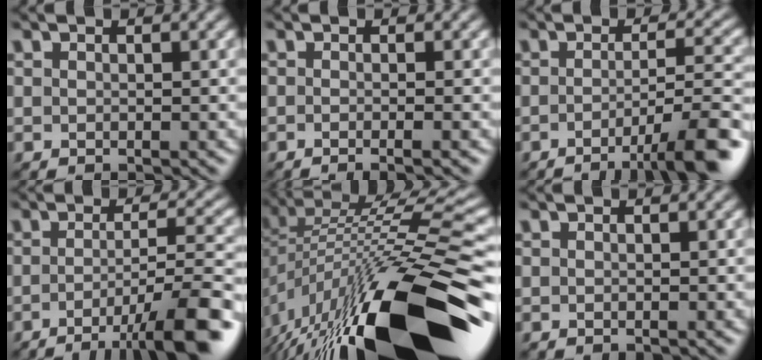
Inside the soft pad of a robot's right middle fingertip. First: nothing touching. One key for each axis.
{"total": 2.4, "fx": -0.6, "fy": 1.0, "fz": 2.0, "tx": -0.003, "ty": -0.005, "tz": -0.026}
{"total": 7.4, "fx": -3.6, "fy": 1.4, "fz": 6.3, "tx": -0.079, "ty": 0.005, "tz": -0.057}
{"total": 9.1, "fx": -4.7, "fy": 1.8, "fz": 7.7, "tx": -0.096, "ty": 0.002, "tz": -0.073}
{"total": 17.3, "fx": -6.1, "fy": 6.2, "fz": 14.9, "tx": -0.256, "ty": -0.001, "tz": -0.105}
{"total": 0.0}